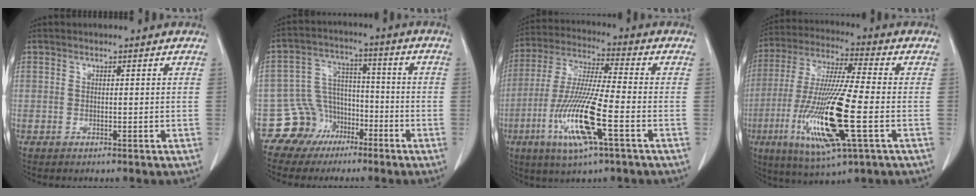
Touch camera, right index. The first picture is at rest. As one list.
[{"total": 8.9, "force": [-5.3, 7.1, 0.4], "torque": [-0.005, 0.037, -0.086]}, {"total": 14.6, "force": [-5.2, 1.0, 13.6], "torque": [-0.281, -0.019, -0.099]}, {"total": 18.3, "force": [-4.8, 1.5, 17.5], "torque": [-0.363, -0.024, -0.086]}]